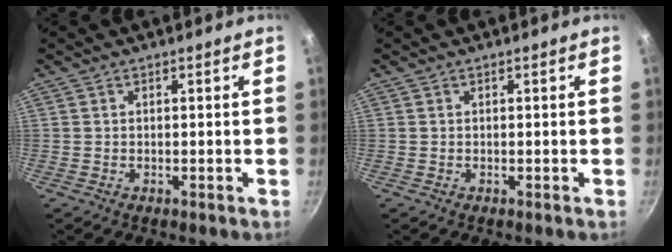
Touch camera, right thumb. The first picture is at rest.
{"total": 0.0}